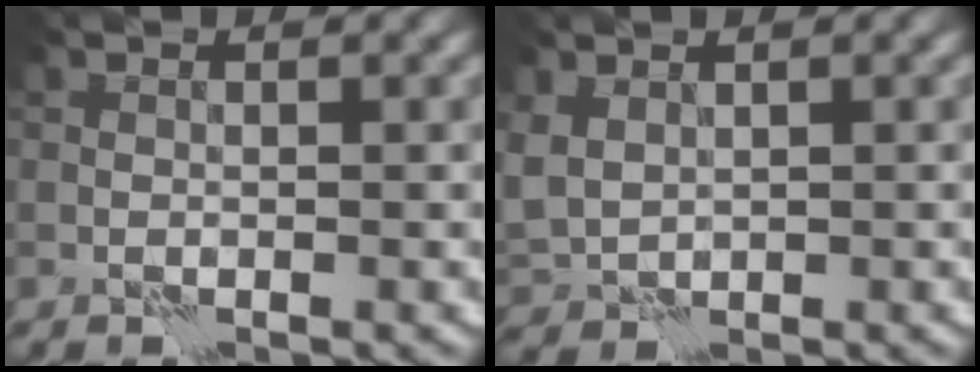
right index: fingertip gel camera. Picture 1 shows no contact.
{"total": 2.3, "force": [0.9, 1.8, 1.2], "torque": [-0.040, -0.008, 0.023]}